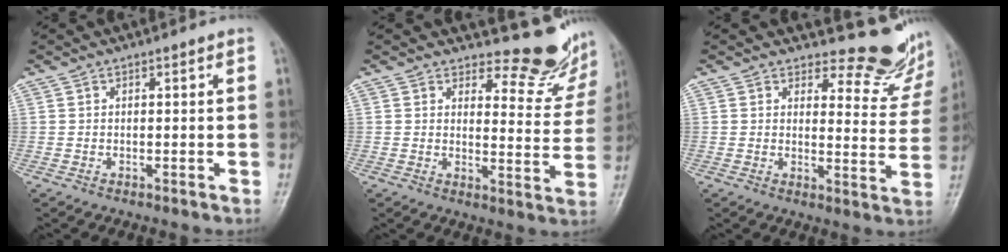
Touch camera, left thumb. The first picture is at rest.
{"total": 10.4, "force": [9.8, 3.1, 1.6], "torque": [0.012, -0.104, 0.107]}
{"total": 10.3, "force": [9.8, 3.1, 1.1], "torque": [0.020, -0.104, 0.100]}